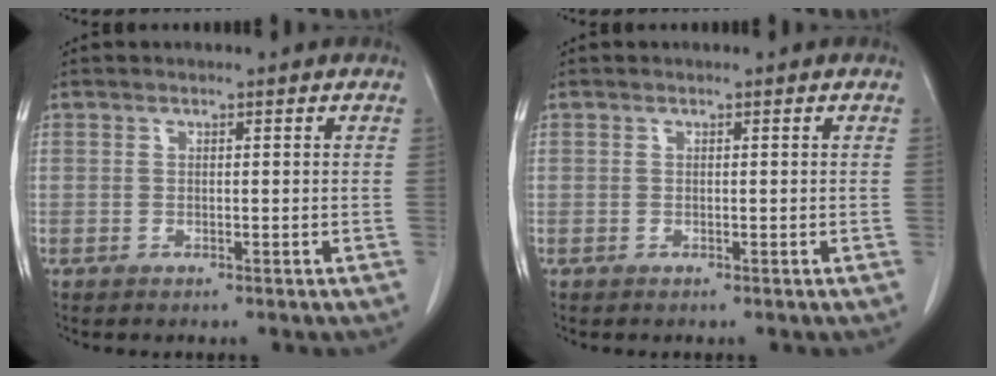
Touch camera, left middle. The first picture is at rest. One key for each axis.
{"total": 0.0}